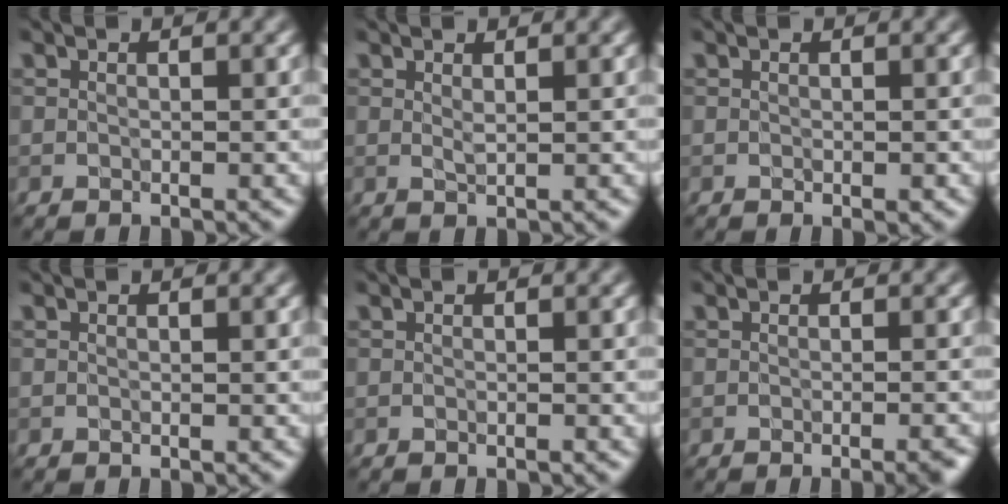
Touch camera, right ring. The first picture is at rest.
{"total": 0.6, "force": [0.5, 0.1, 0.4], "torque": [-0.009, 0.003, 0.008]}
{"total": 0.5, "force": [-0.1, 0.1, 0.5], "torque": [-0.007, 0.000, -0.002]}
{"total": 0.0}
{"total": 0.0}
{"total": 3.0, "force": [-1.3, 1.1, 2.5], "torque": [-0.003, 0.010, -0.014]}